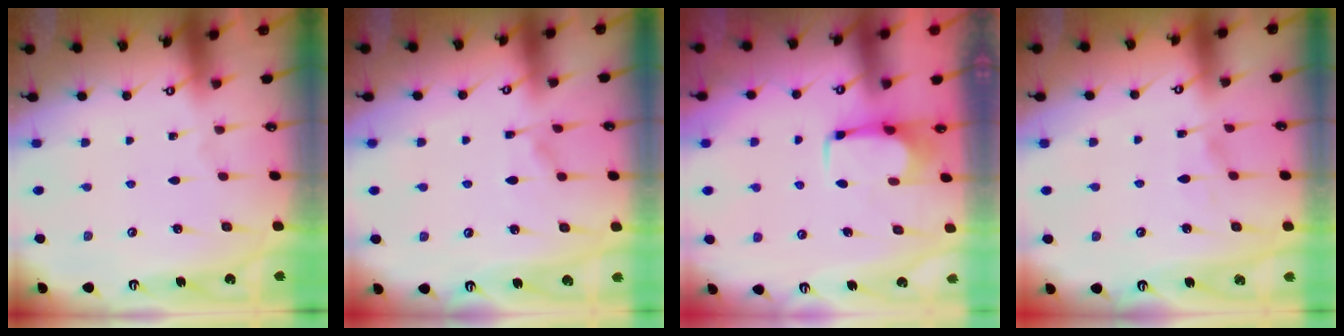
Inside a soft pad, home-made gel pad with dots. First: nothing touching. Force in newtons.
{"total": 6.0, "press": 6.0, "slide": 0.5}
{"total": 2.8, "press": 2.8, "slide": 0.4}
{"total": 4.3, "press": 4.3, "slide": 0.5}